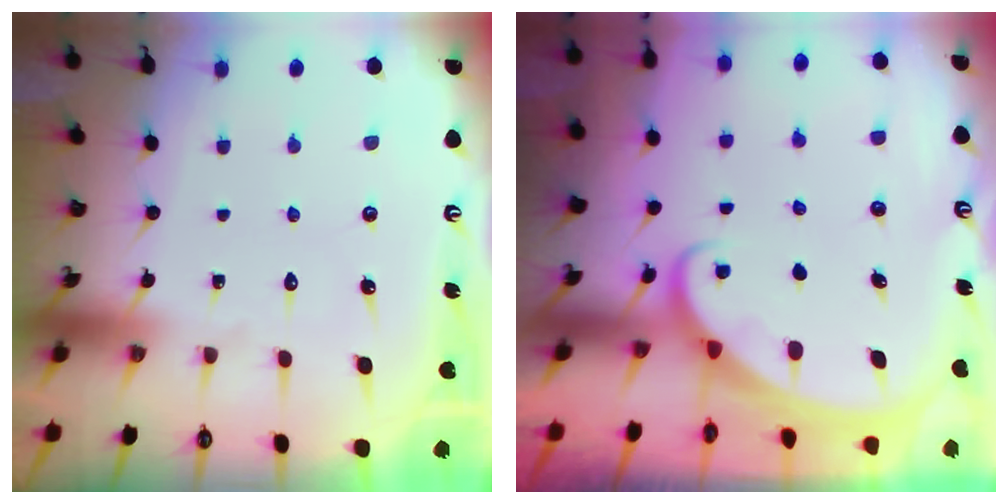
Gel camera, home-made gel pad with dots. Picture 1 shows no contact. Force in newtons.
{"total": 1.5, "press": 1.5, "slide": 0.2}